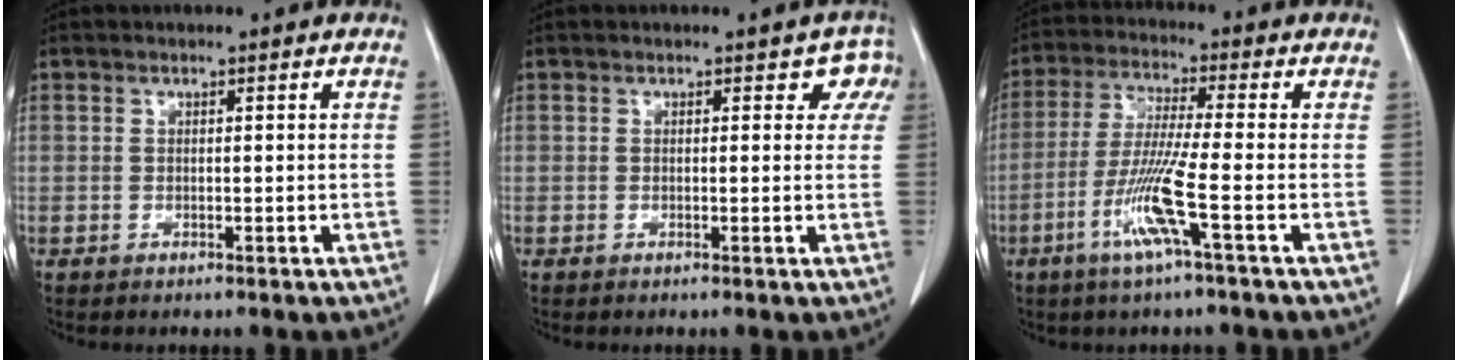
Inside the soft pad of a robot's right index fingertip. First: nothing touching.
{"total": 2.6, "force": [1.5, 1.8, 1.1], "torque": [0.012, 0.001, -0.001]}
{"total": 9.0, "force": [-3.5, -1.0, 8.2], "torque": [-0.165, -0.013, -0.074]}